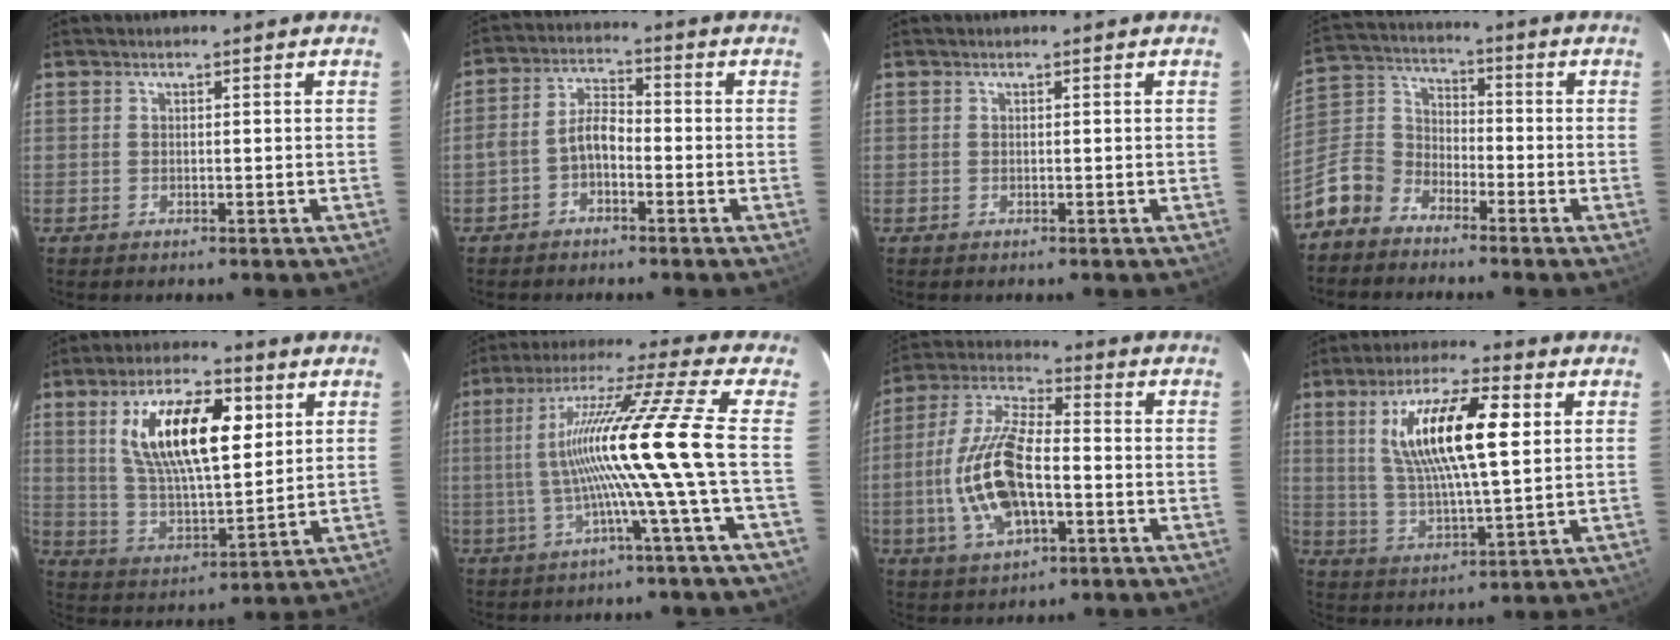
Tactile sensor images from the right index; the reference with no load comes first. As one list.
[{"total": 4.9, "force": [-2.3, 2.5, 3.6], "torque": [-0.076, 0.019, -0.046]}, {"total": 0.0}, {"total": 10.1, "force": [-7.3, 6.5, 2.4], "torque": [-0.069, 0.039, -0.158]}, {"total": 17.6, "force": [5.9, 6.6, 15.2], "torque": [-0.273, 0.015, 0.114]}, {"total": 15.4, "force": [-1.9, -3.5, 14.9], "torque": [-0.258, 0.000, -0.032]}, {"total": 16.0, "force": [-3.3, 6.8, 14.1], "torque": [-0.300, 0.002, -0.062]}, {"total": 16.4, "force": [4.4, 4.3, 15.1], "torque": [-0.279, 0.011, 0.083]}]